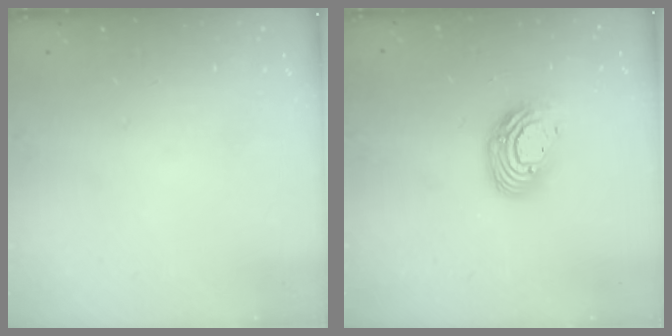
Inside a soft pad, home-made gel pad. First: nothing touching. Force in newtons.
{"total": 12.2, "press": 12.1, "slide": 1.1}